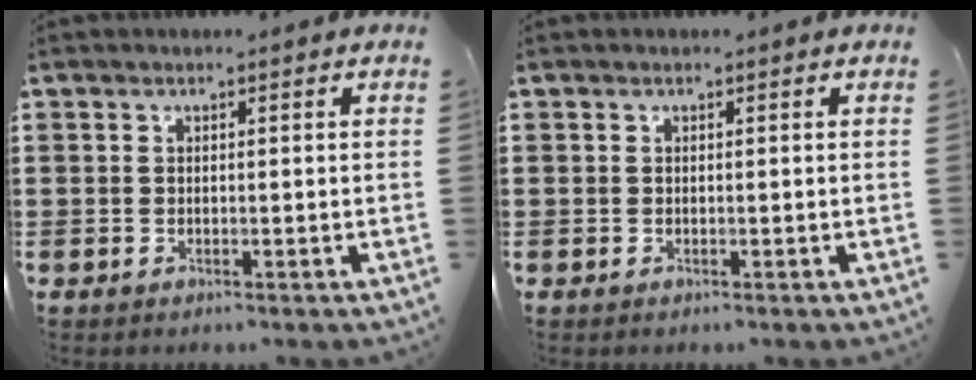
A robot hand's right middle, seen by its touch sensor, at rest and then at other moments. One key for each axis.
{"total": 0.0}